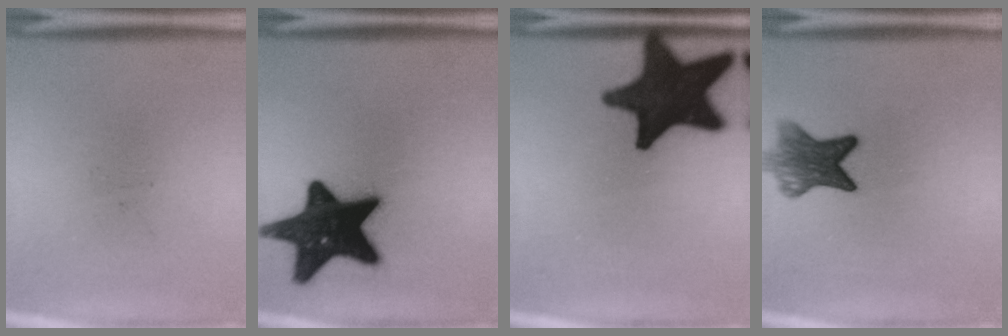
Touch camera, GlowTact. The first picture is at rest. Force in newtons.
{"total": 19.4}
{"total": 19.8}
{"total": 7.3}